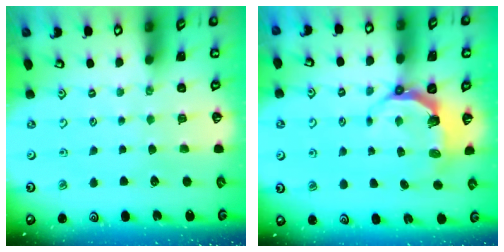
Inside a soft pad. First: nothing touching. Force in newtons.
{"total": 5.5, "press": 4.0, "slide": 3.7}